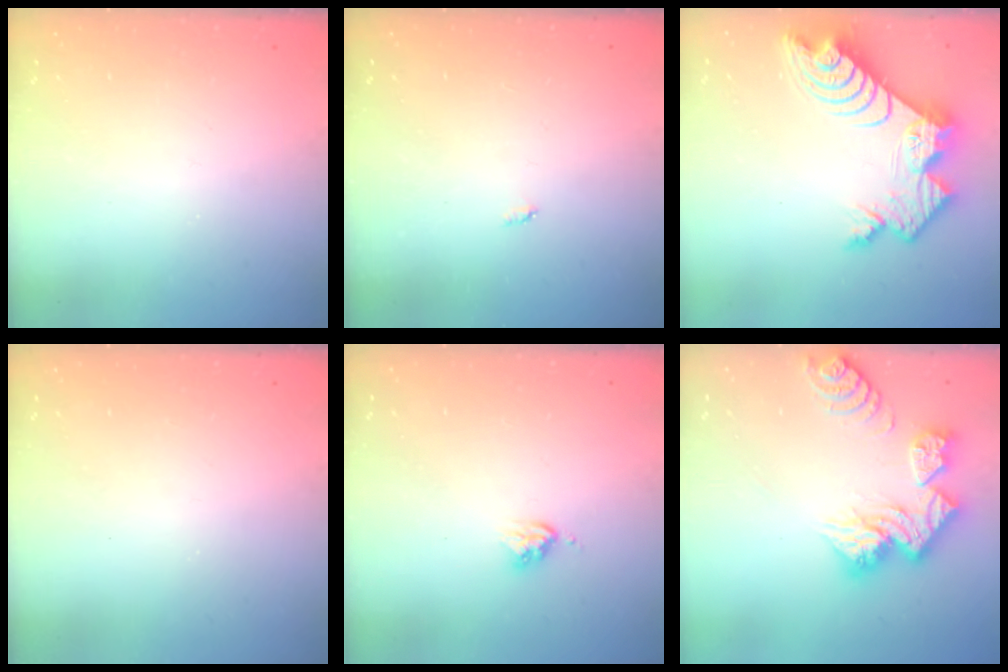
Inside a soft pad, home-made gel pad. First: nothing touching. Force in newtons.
{"total": 2.1, "press": 2.1, "slide": 0.4}
{"total": 13.4, "press": 13.4, "slide": 1.2}
{"total": 0.0}
{"total": 3.7, "press": 3.7, "slide": 0.5}
{"total": 15.7, "press": 15.6, "slide": 1.7}